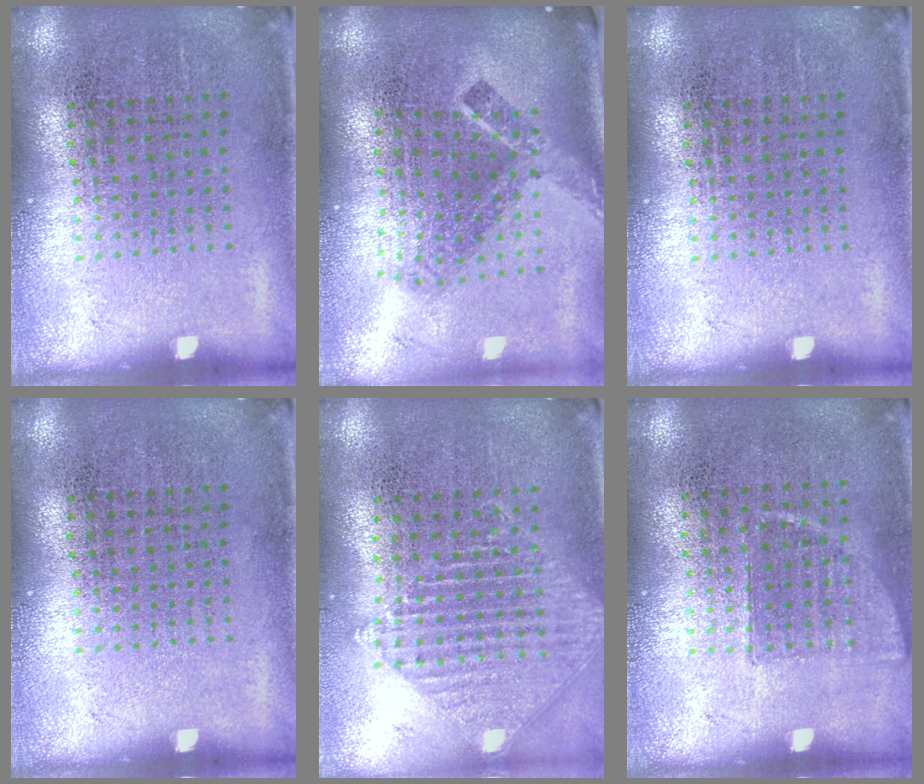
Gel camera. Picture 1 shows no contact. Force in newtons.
{"total": 2.3, "press": 1.5, "slide": 1.7}
{"total": 0.0}
{"total": 0.0}
{"total": 1.2, "press": 1.2, "slide": 0.2}
{"total": 0.7, "press": 0.6, "slide": 0.3}